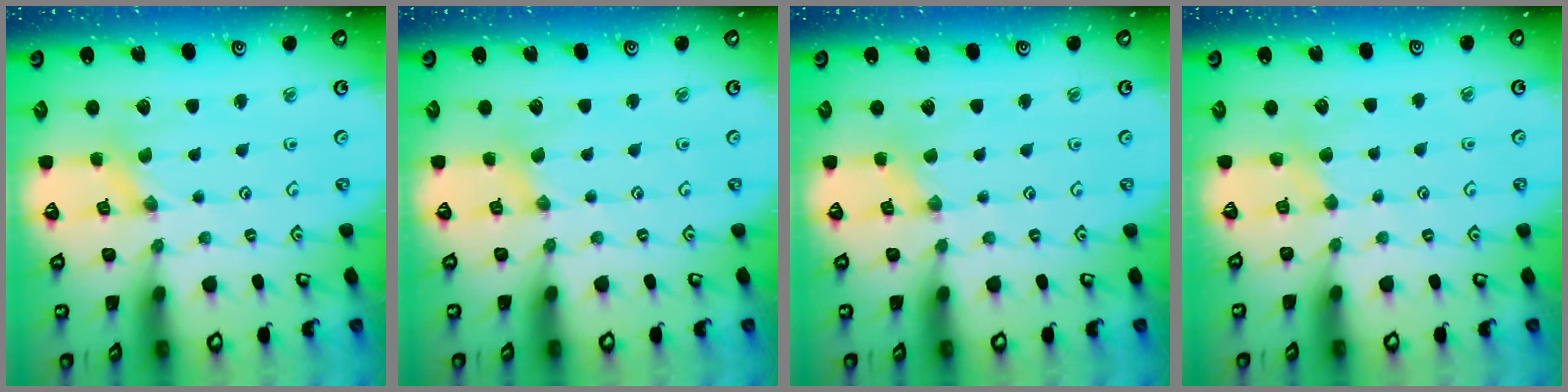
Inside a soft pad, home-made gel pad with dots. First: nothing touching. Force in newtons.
{"total": 1.0, "press": 1.0, "slide": 0.1}
{"total": 1.2, "press": 1.2, "slide": 0.2}
{"total": 2.8, "press": 2.8, "slide": 0.5}